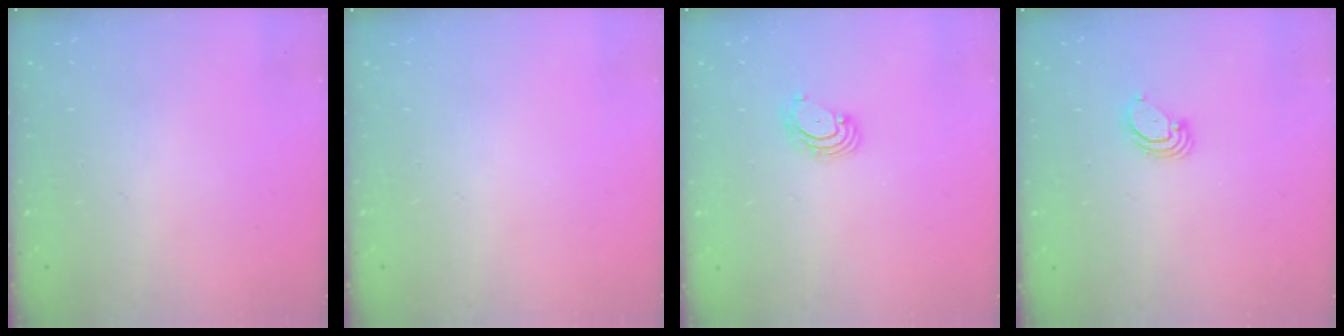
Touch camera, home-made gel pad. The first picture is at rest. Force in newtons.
{"total": 0.0}
{"total": 2.8, "press": 2.8, "slide": 0.3}
{"total": 3.8, "press": 3.8, "slide": 0.3}